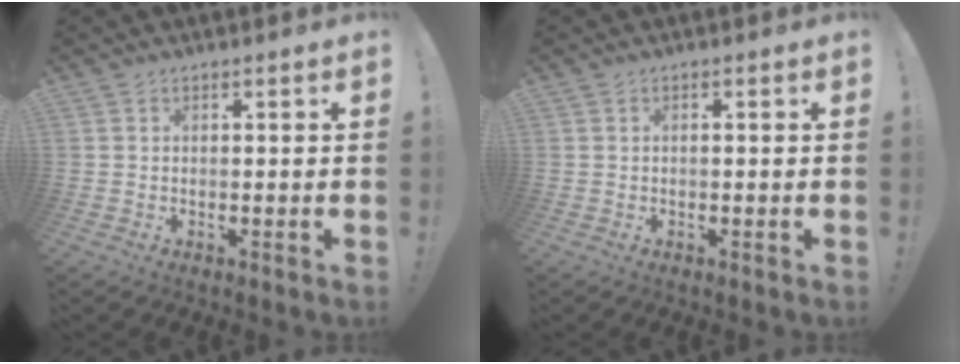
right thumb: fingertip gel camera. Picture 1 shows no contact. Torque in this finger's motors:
{"motor_torque": [-0.13, 0.02, 0.07, -0.06, 0.00]}